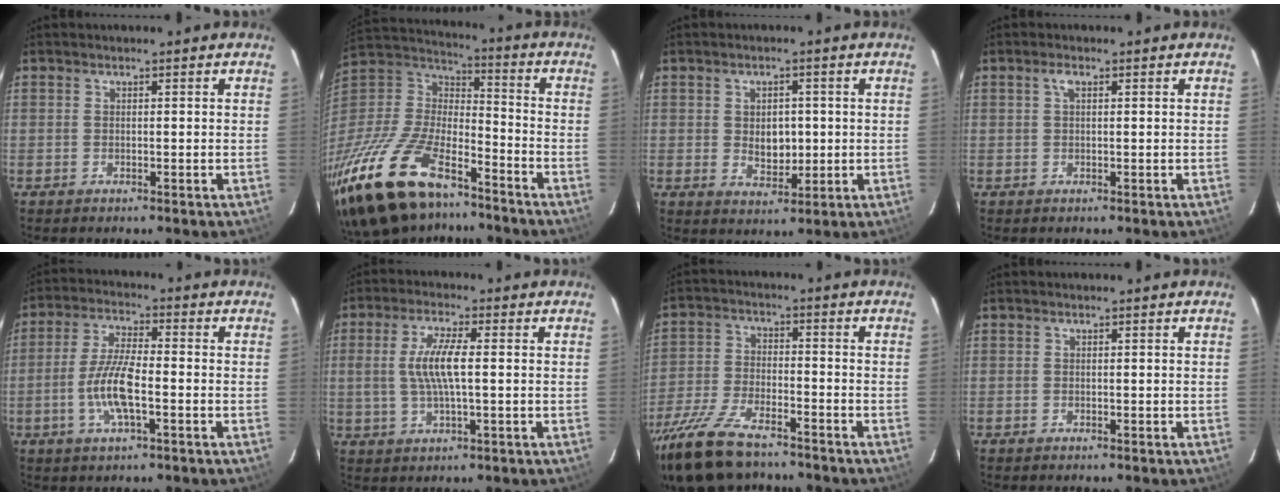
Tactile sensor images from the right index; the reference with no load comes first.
{"total": 30.4, "force": [-21.0, 12.9, 17.8], "torque": [-0.386, -0.031, -0.354]}
{"total": 5.1, "force": [0.1, 3.7, 3.5], "torque": [-0.057, -0.002, 0.009]}
{"total": 1.4, "force": [0.5, 0.5, 1.1], "torque": [-0.023, 0.005, 0.008]}
{"total": 8.7, "force": [-2.6, 2.2, 7.9], "torque": [-0.165, 0.001, -0.053]}
{"total": 7.5, "force": [0.3, 1.9, 7.2], "torque": [-0.142, 0.002, 0.009]}
{"total": 16.0, "force": [-12.8, 5.4, 8.1], "torque": [-0.184, -0.031, -0.236]}
{"total": 0.0}